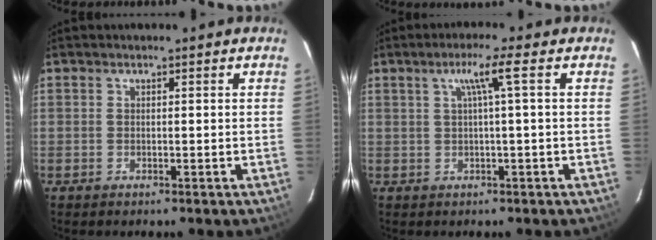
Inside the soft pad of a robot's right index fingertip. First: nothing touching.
{"total": 4.0, "force": [1.0, -0.9, 3.8], "torque": [-0.066, 0.005, 0.020]}